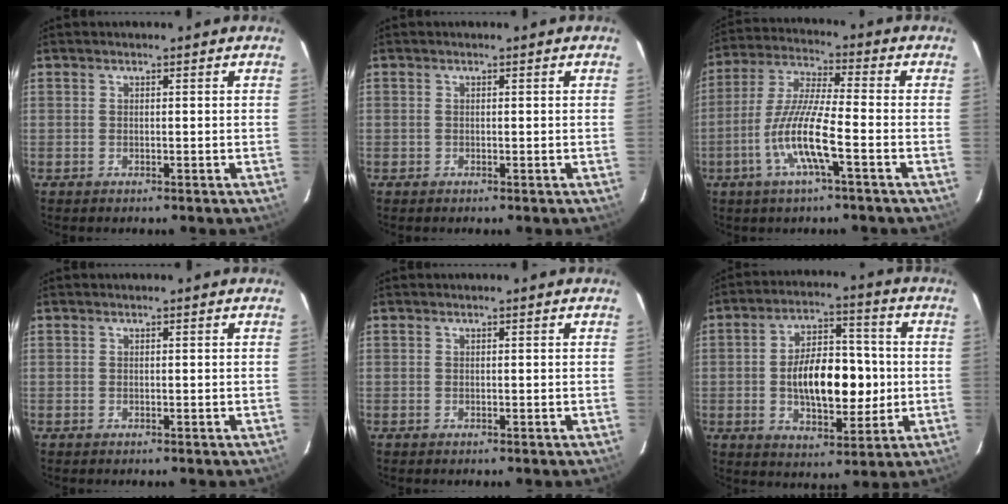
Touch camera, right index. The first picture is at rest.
{"total": 0.0}
{"total": 11.8, "force": [-4.5, 1.1, 10.9], "torque": [-0.229, -0.004, -0.089]}
{"total": 0.0}
{"total": 0.0}
{"total": 14.7, "force": [-1.2, 7.4, 12.7], "torque": [-0.218, 0.015, -0.012]}